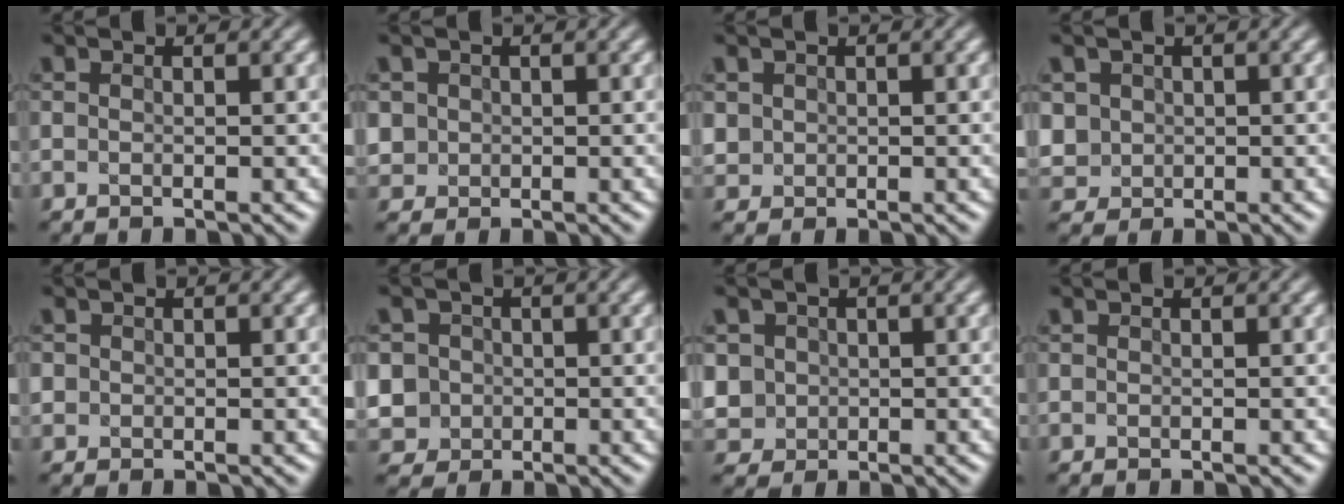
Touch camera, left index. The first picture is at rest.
{"total": 3.8, "force": [0.7, 3.7, 0.9], "torque": [-0.014, 0.029, -0.005]}
{"total": 2.3, "force": [0.7, 2.2, 0.4], "torque": [0.009, 0.019, 0.000]}
{"total": 3.5, "force": [0.9, 3.3, 0.7], "torque": [-0.009, 0.024, 0.013]}
{"total": 1.2, "force": [0.3, 1.1, 0.2], "torque": [0.013, 0.010, -0.010]}
{"total": 8.8, "force": [-1.8, 8.4, 2.0], "torque": [-0.058, 0.002, -0.054]}
{"total": 5.6, "force": [0.1, 5.4, 1.4], "torque": [-0.033, 0.023, -0.012]}
{"total": 0.0}